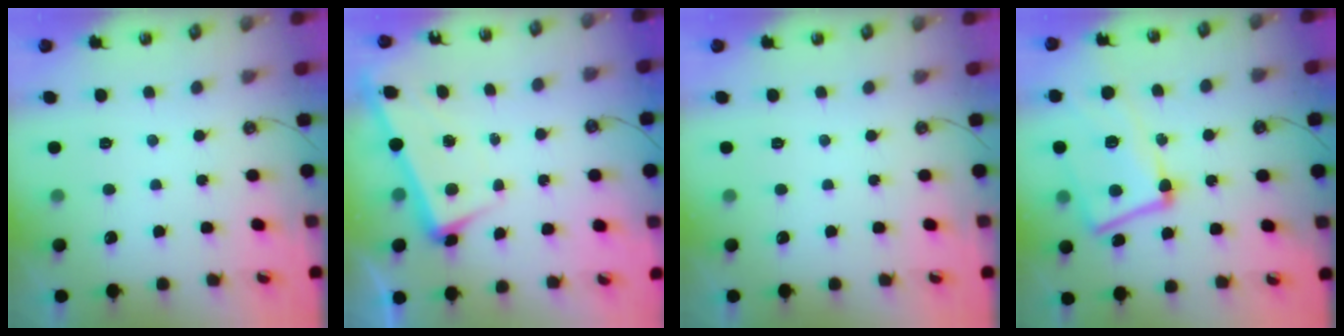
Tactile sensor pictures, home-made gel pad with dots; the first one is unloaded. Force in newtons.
{"total": 3.1, "press": 2.9, "slide": 1.1}
{"total": 0.0}
{"total": 11.0, "press": 10.7, "slide": 2.5}